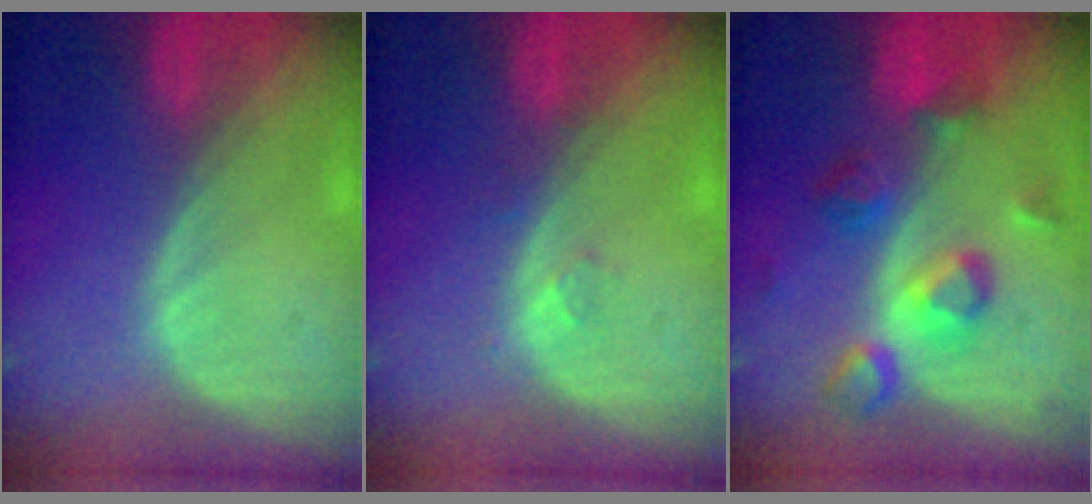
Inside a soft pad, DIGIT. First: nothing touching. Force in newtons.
{"total": 1.4, "press": 1.3, "slide": 0.6}
{"total": 7.5, "press": 7.5, "slide": 0.7}